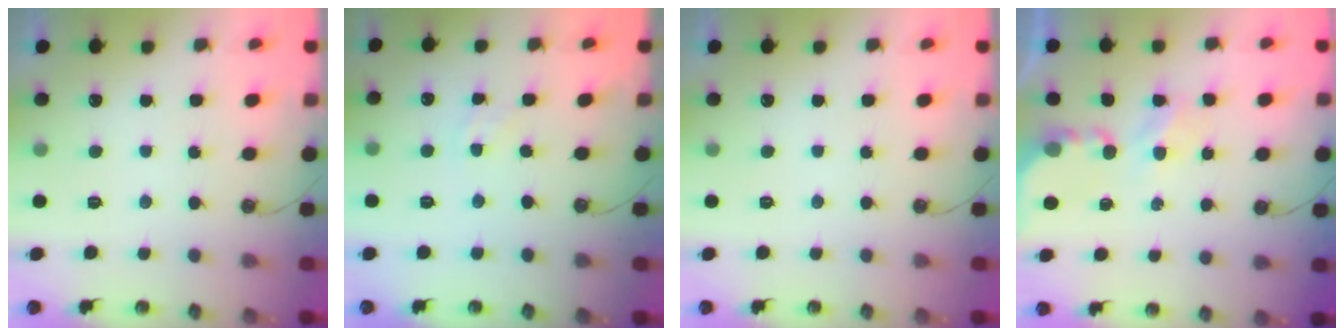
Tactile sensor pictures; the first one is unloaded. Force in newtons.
{"total": 1.1, "press": 1.1, "slide": 0.2}
{"total": 0.0}
{"total": 4.0, "press": 4.0, "slide": 0.3}